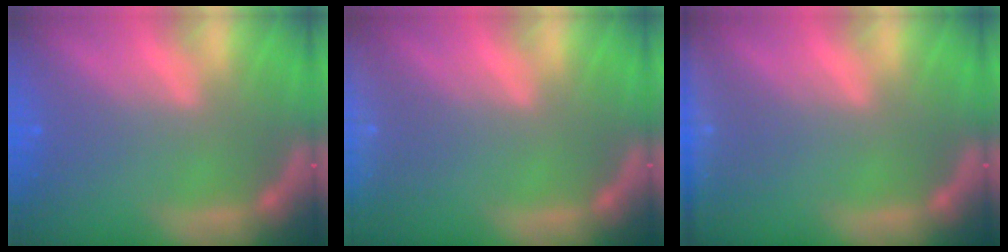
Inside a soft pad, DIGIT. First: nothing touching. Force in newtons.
{"total": 9.0}
{"total": 5.0}